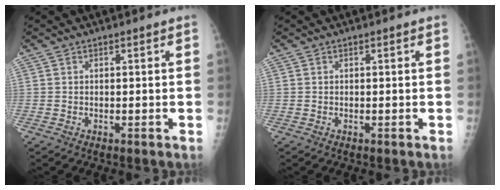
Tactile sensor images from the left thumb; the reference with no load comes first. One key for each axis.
{"total": 0.0}